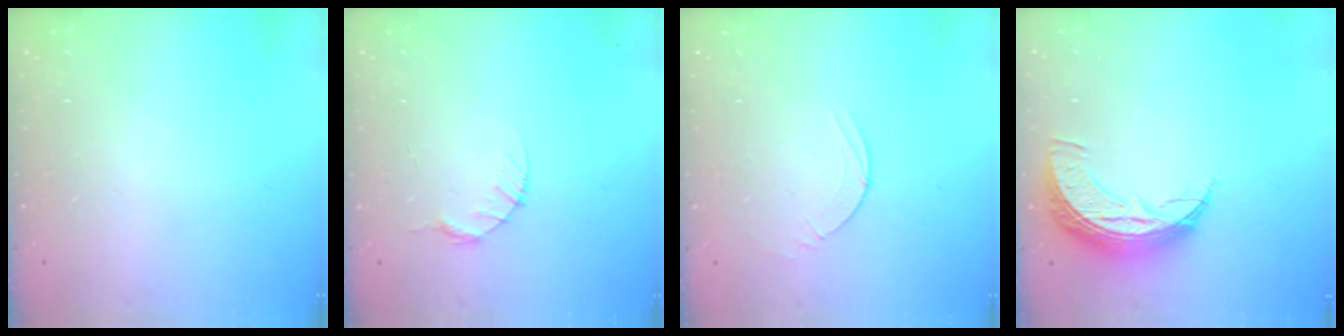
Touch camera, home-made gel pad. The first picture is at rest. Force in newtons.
{"total": 3.9, "press": 3.8, "slide": 0.5}
{"total": 4.9, "press": 4.9, "slide": 0.4}
{"total": 10.1, "press": 10.1, "slide": 0.7}